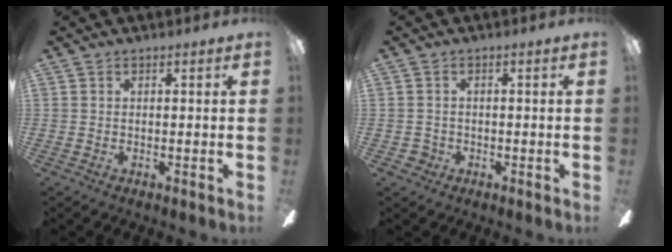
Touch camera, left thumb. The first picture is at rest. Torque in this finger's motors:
{"motor_torque": [-0.07, -0.05, 0.06, -0.18, -0.02]}